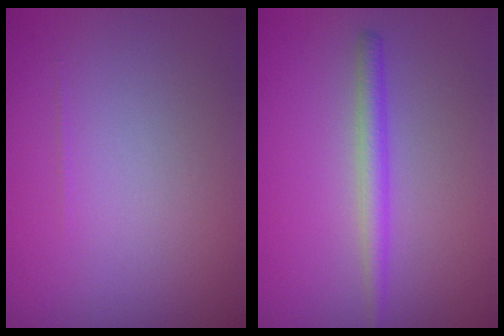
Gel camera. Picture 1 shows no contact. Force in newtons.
{"total": 2.1, "press": 2.1, "slide": 0.1}